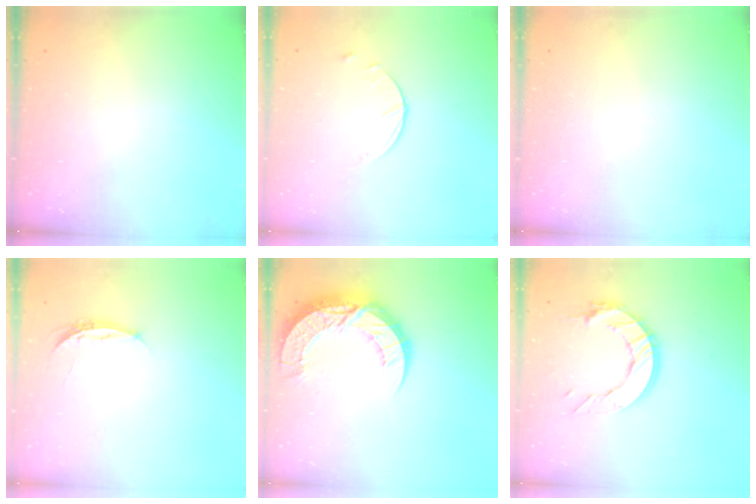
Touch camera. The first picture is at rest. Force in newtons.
{"total": 0.9, "press": 0.9, "slide": 0.1}
{"total": 0.0}
{"total": 3.8, "press": 3.8, "slide": 0.5}
{"total": 16.5, "press": 16.5, "slide": 1.2}
{"total": 13.0, "press": 12.9, "slide": 1.2}